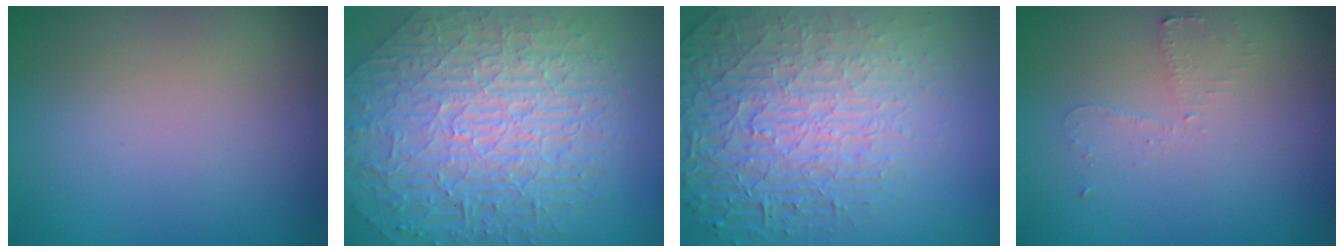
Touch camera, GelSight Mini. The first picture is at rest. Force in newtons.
{"total": 10.2, "press": 6.7, "slide": 7.8}
{"total": 7.4, "press": 5.4, "slide": 5.0}
{"total": 1.6, "press": 1.5, "slide": 0.2}